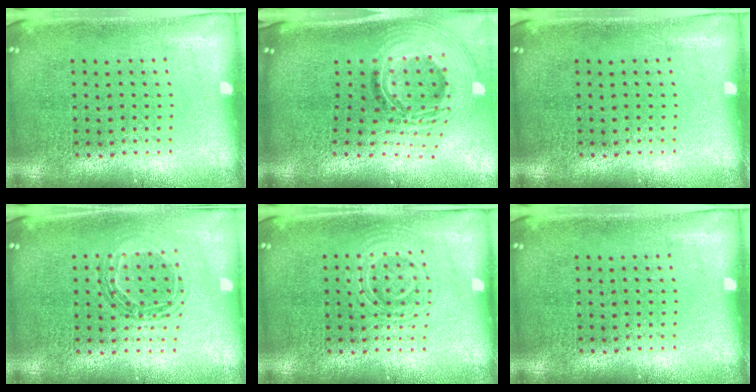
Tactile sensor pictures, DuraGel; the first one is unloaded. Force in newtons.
{"total": 3.0, "press": 2.0, "slide": 2.2}
{"total": 0.0}
{"total": 0.8, "press": 0.8, "slide": 0.1}
{"total": 2.5, "press": 2.5, "slide": 0.5}
{"total": 0.0}